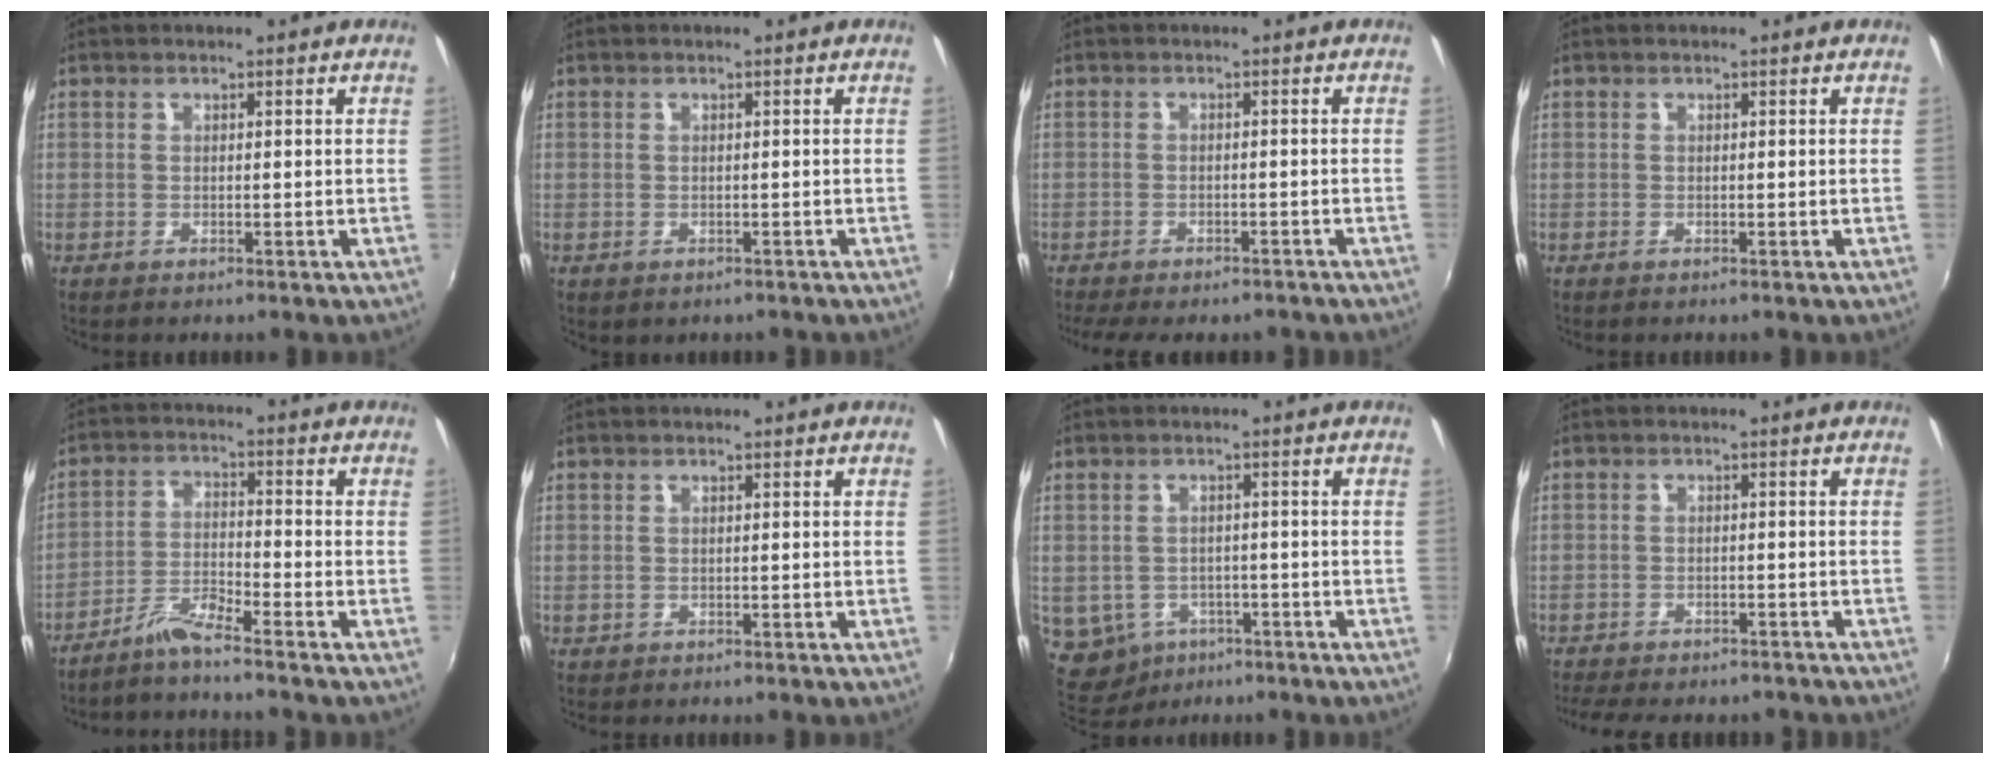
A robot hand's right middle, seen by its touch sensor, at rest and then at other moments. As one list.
[{"total": 0.7, "force": [-0.3, 0.5, 0.4], "torque": [-0.008, -0.002, -0.001]}, {"total": 8.5, "force": [-7.1, 2.5, 4.1], "torque": [-0.094, -0.023, -0.101]}, {"total": 0.0}, {"total": 4.7, "force": [-4.3, -1.0, 1.6], "torque": [-0.045, 0.007, -0.085]}, {"total": 0.0}, {"total": 8.0, "force": [-3.5, 6.6, 2.9], "torque": [-0.086, -0.009, -0.037]}, {"total": 11.1, "force": [-9.5, 3.1, 4.8], "torque": [-0.109, -0.022, -0.134]}]